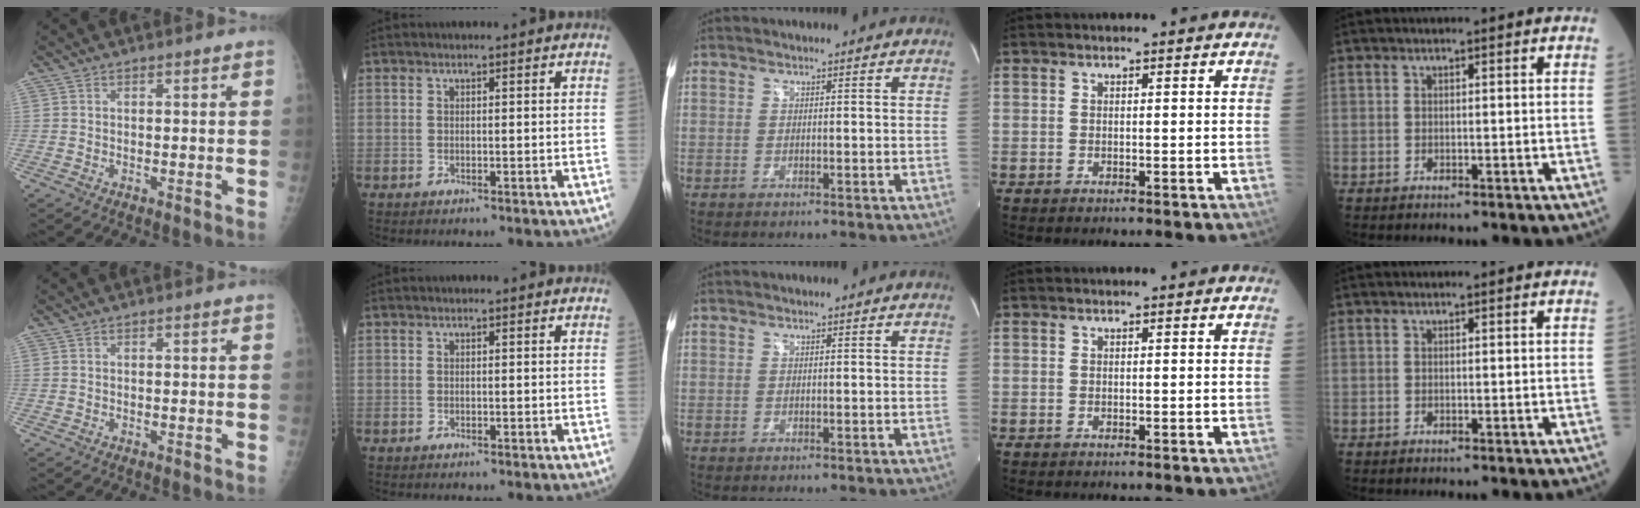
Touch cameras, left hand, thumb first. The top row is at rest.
{}